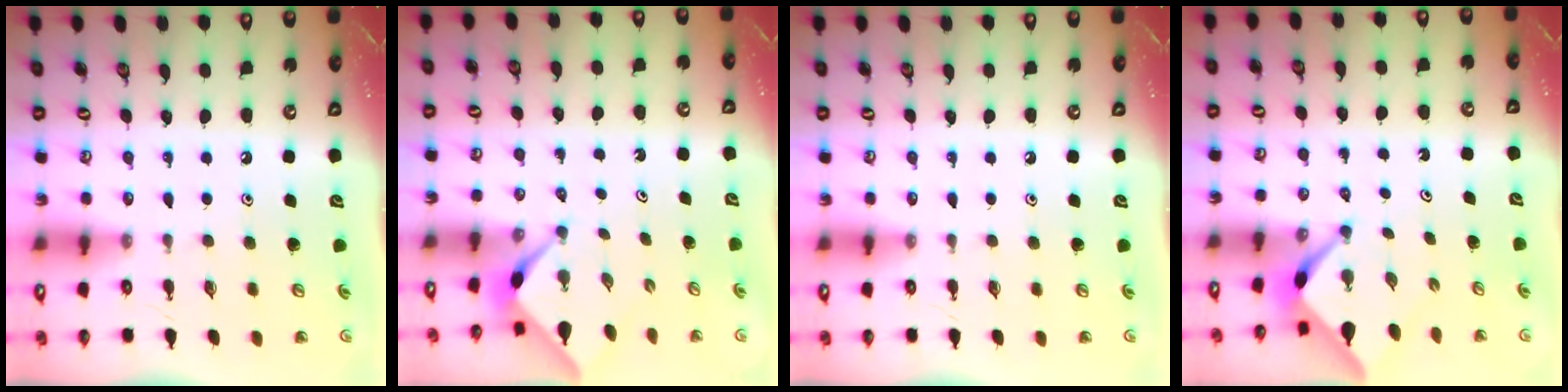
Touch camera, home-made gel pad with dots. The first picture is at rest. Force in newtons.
{"total": 2.3, "press": 2.2, "slide": 0.3}
{"total": 0.0}
{"total": 2.6, "press": 2.6, "slide": 0.4}